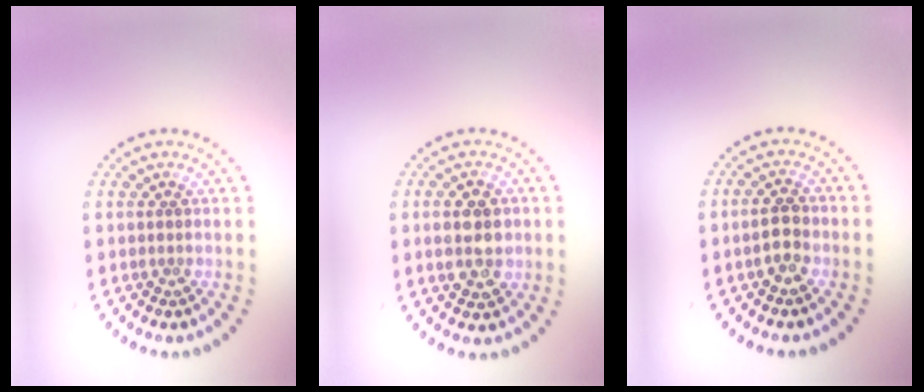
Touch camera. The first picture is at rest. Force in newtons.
{"total": 4.3, "press": 4.3, "slide": 0.3}
{"total": 2.4, "press": 2.4, "slide": 0.4}